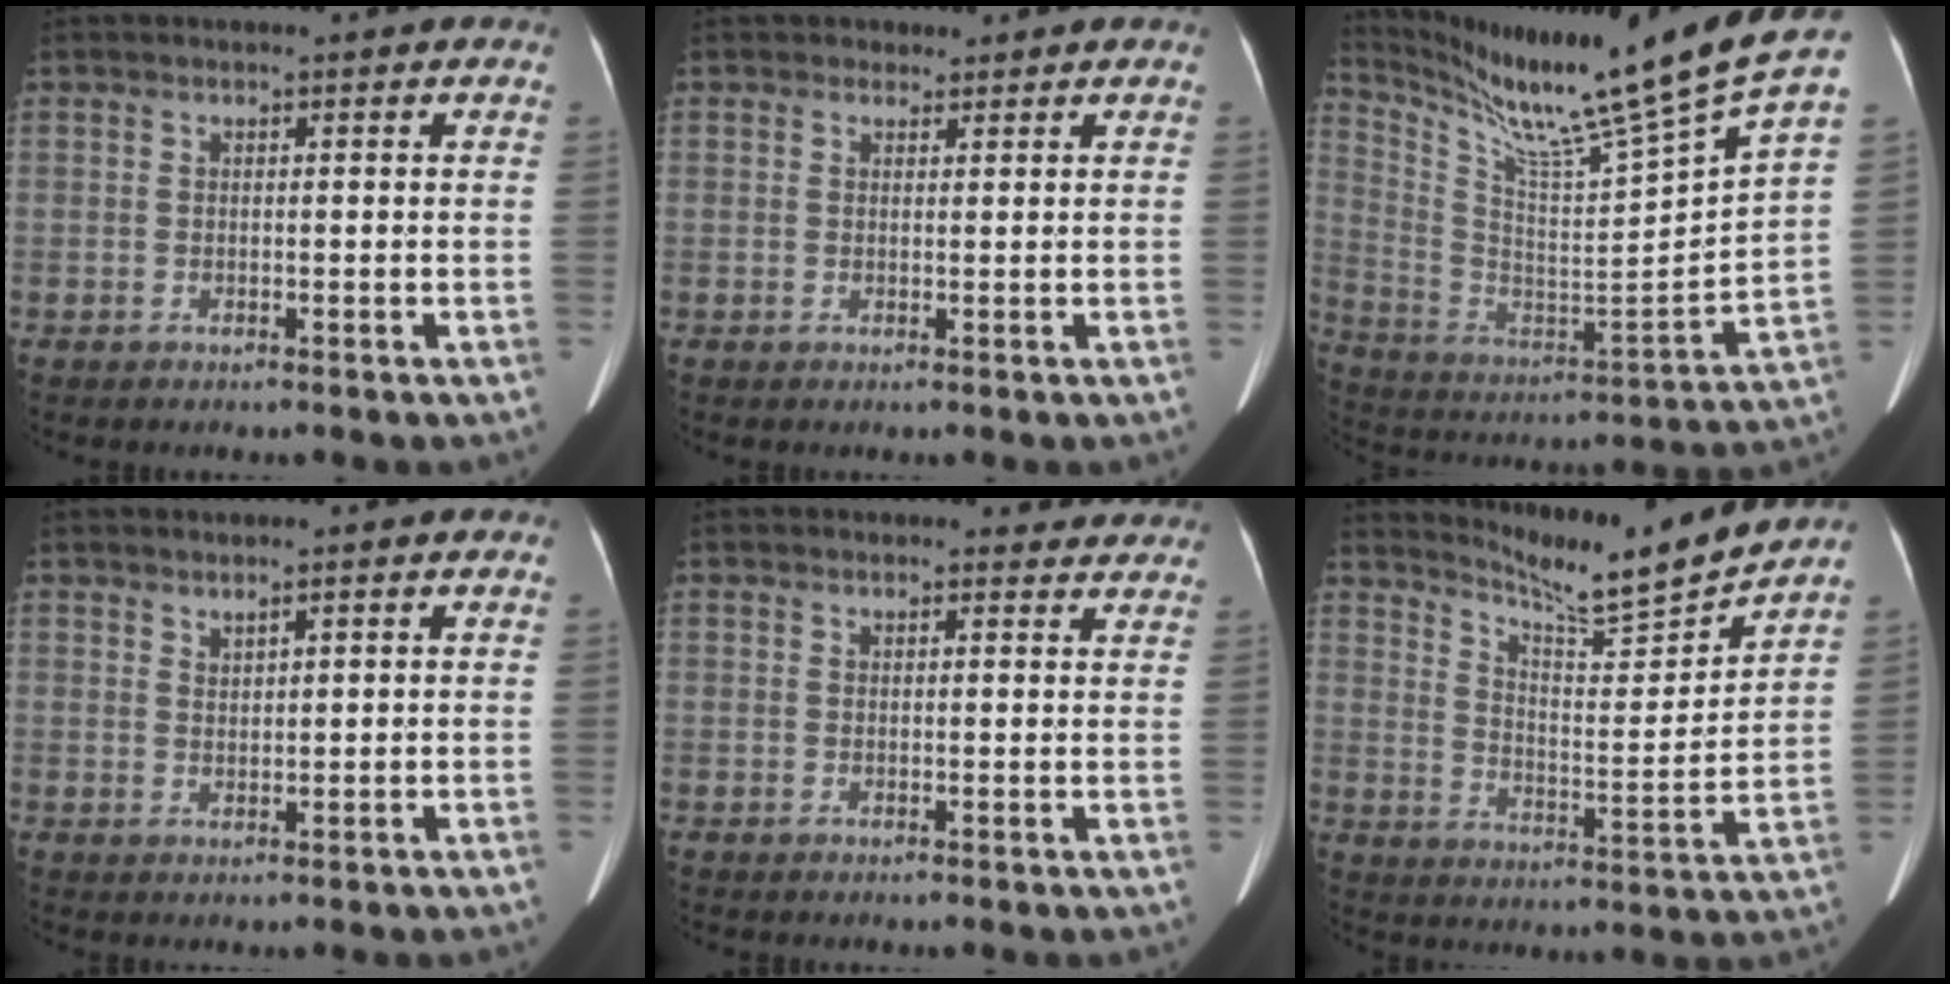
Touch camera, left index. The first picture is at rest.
{"total": 1.0, "force": [0.7, 0.7, -0.1], "torque": [0.002, -0.004, 0.006]}
{"total": 26.3, "force": [20.9, -2.0, 15.8], "torque": [-0.276, -0.063, 0.328]}
{"total": 1.3, "force": [1.0, 0.3, 0.8], "torque": [-0.017, 0.003, 0.020]}
{"total": 4.2, "force": [4.0, 1.3, 0.3], "torque": [0.008, -0.003, 0.029]}
{"total": 11.8, "force": [11.4, -1.7, 2.6], "torque": [-0.056, -0.036, 0.182]}